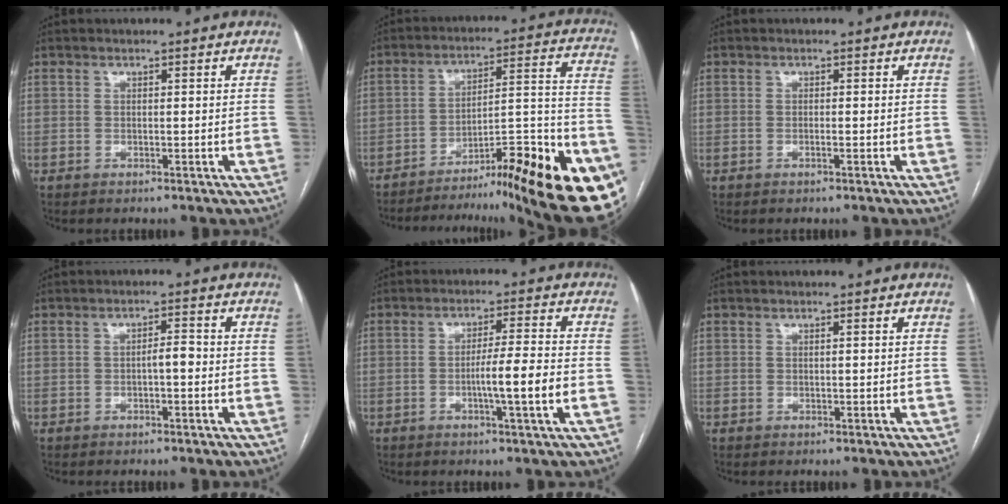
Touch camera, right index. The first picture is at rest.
{"total": 26.9, "force": [-18.5, 2.5, 19.4], "torque": [-0.168, 0.014, -0.259]}
{"total": 0.7, "force": [-0.3, -0.1, 0.6], "torque": [-0.011, 0.001, -0.005]}
{"total": 2.2, "force": [-0.5, 0.6, 2.1], "torque": [-0.029, 0.006, -0.010]}
{"total": 6.9, "force": [-1.8, -0.8, 6.7], "torque": [-0.108, -0.004, -0.032]}
{"total": 0.0}